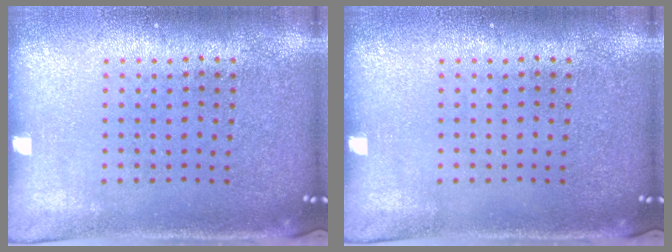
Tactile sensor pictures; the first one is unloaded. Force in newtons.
{"total": 0.0}